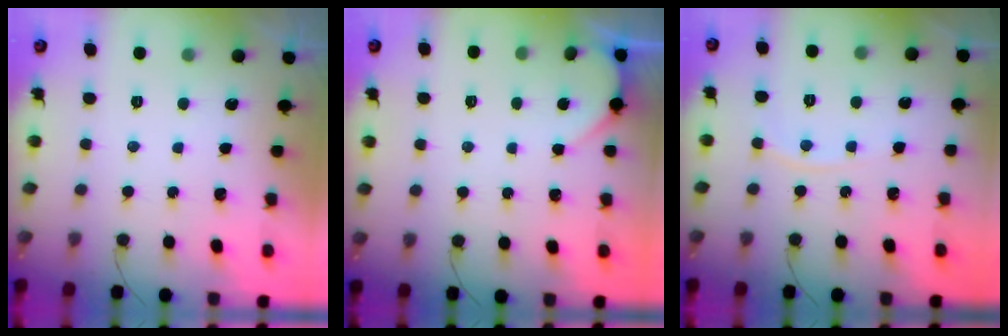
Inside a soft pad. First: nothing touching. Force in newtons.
{"total": 1.8, "press": 1.8, "slide": 0.2}
{"total": 3.9, "press": 3.8, "slide": 0.6}